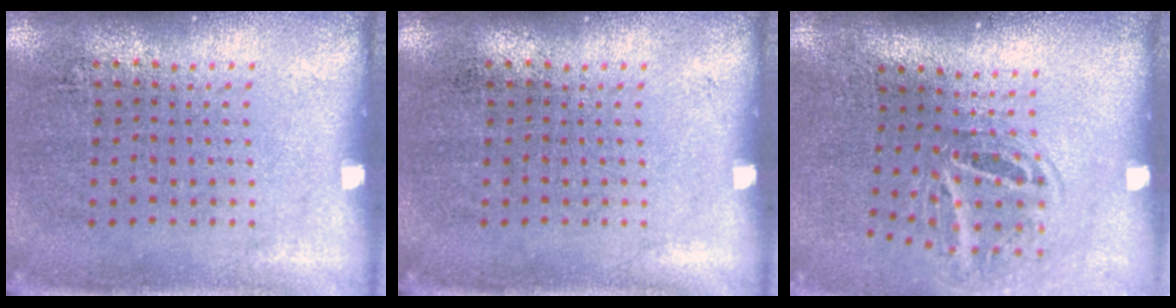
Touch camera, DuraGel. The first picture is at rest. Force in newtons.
{"total": 0.0}
{"total": 1.8, "press": 1.2, "slide": 1.3}